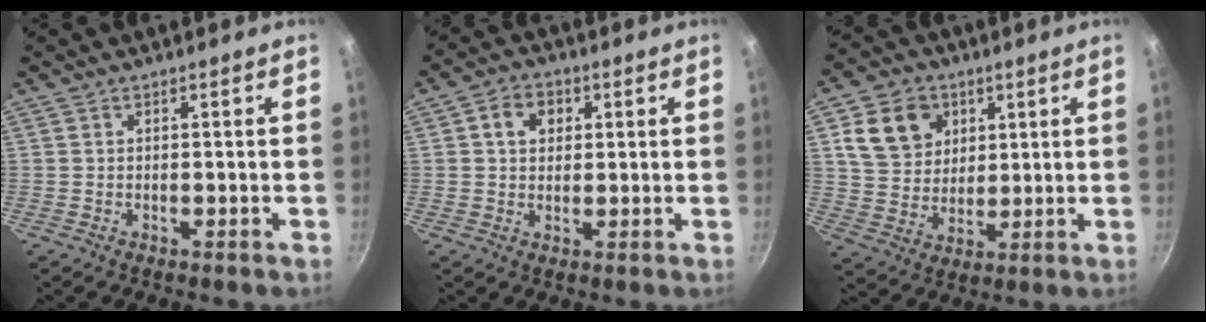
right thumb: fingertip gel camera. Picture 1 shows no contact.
{"total": 5.5, "force": [1.5, 4.4, 3.0], "torque": [-0.028, 0.005, 0.018]}
{"total": 12.0, "force": [4.4, 9.7, 5.6], "torque": [-0.076, -0.009, 0.079]}